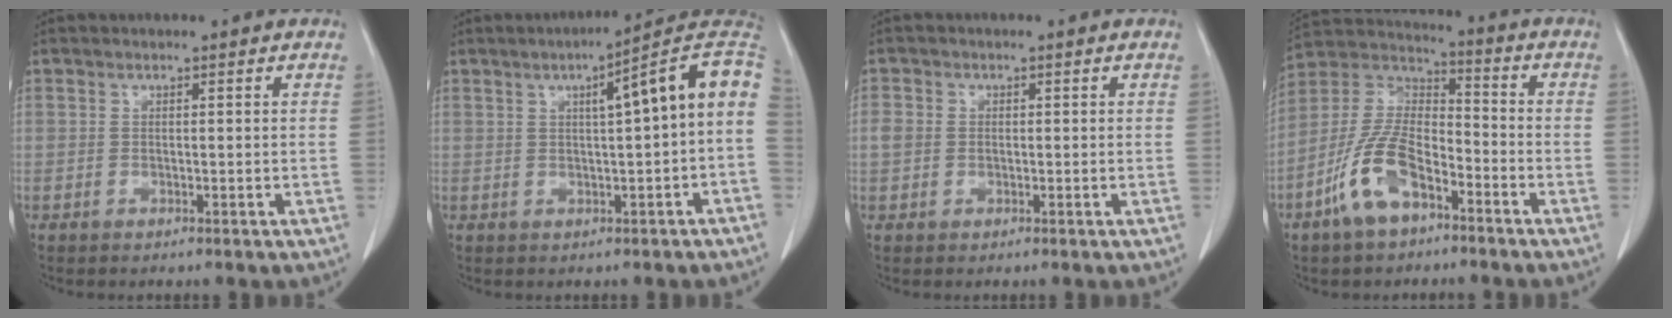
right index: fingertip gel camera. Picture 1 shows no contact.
{"total": 11.4, "force": [2.0, 0.4, 11.2], "torque": [-0.149, 0.034, 0.020]}
{"total": 2.3, "force": [0.1, 2.0, 1.0], "torque": [-0.022, 0.011, 0.003]}
{"total": 12.4, "force": [-6.6, 5.6, 8.9], "torque": [-0.196, 0.011, -0.126]}